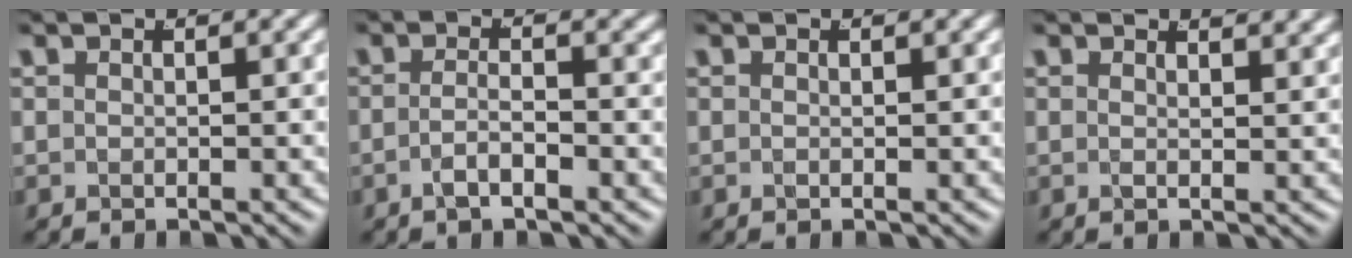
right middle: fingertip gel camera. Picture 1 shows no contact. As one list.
[{"total": 2.3, "force": [-1.5, 0.2, 1.7], "torque": [-0.035, -0.013, -0.025]}, {"total": 0.5, "force": [0.0, -0.5, 0.2], "torque": [-0.005, -0.004, 0.002]}, {"total": 1.7, "force": [1.4, -0.4, 0.8], "torque": [-0.011, -0.009, 0.024]}]